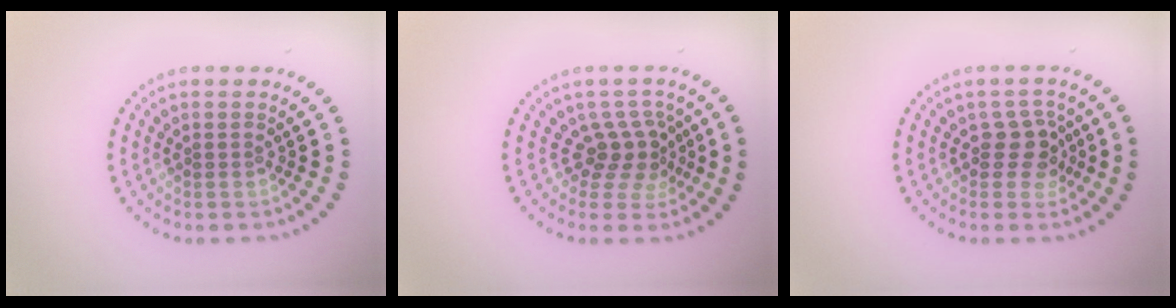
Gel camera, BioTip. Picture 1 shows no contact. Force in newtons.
{"total": 2.9, "press": 1.9, "slide": 2.2}
{"total": 2.5, "press": 2.0, "slide": 1.5}